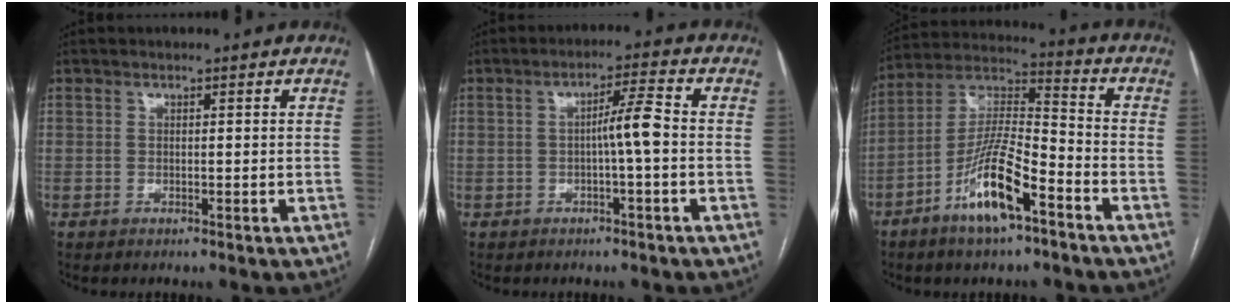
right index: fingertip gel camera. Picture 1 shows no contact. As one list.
[{"total": 4.6, "force": [-0.5, 0.0, 4.5], "torque": [-0.073, 0.011, -0.006]}, {"total": 13.2, "force": [-6.8, 2.9, 10.9], "torque": [-0.217, 0.002, -0.125]}]